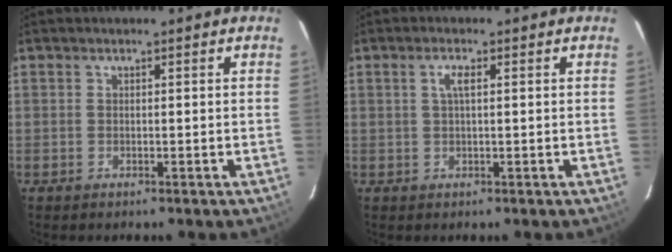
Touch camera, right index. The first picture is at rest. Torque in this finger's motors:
{"motor_torque": [0.10, 0.05, 0.11, 0.06]}